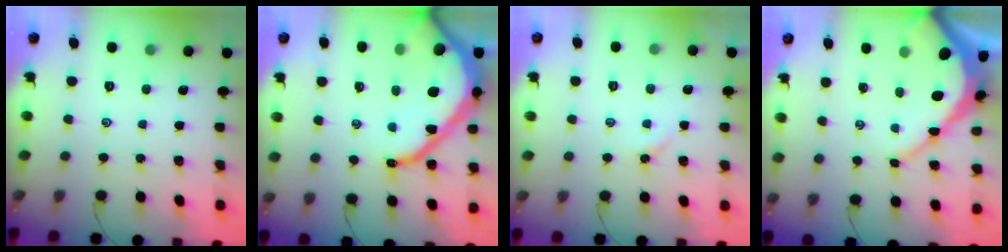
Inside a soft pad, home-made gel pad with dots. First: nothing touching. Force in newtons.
{"total": 21.8, "press": 21.7, "slide": 2.2}
{"total": 3.0, "press": 2.9, "slide": 0.6}
{"total": 11.1, "press": 11.0, "slide": 1.2}